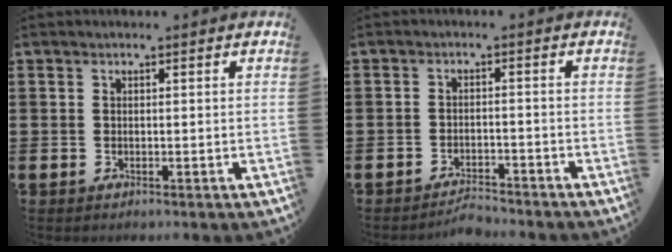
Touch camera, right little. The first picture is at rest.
{"total": 2.2, "force": [-2.2, 0.1, 0.1], "torque": [-0.009, 0.005, -0.046]}